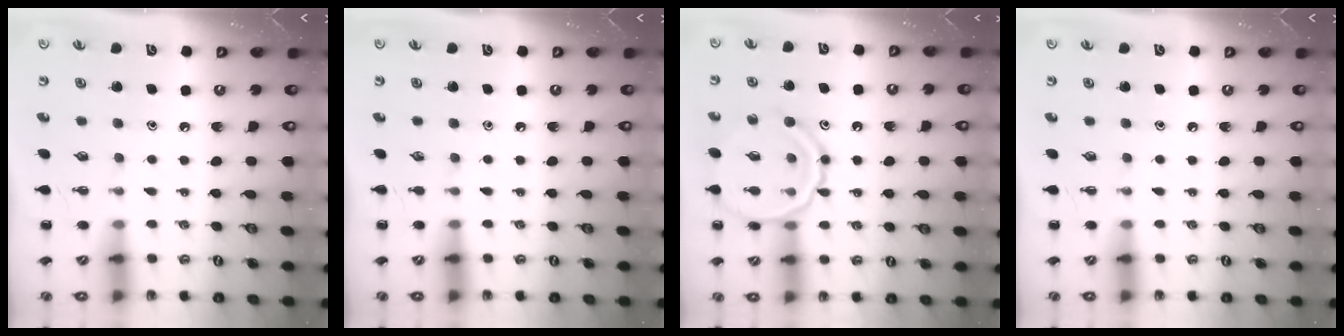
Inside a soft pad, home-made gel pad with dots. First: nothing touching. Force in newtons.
{"total": 0.0}
{"total": 14.2, "press": 14.1, "slide": 0.8}
{"total": 0.0}